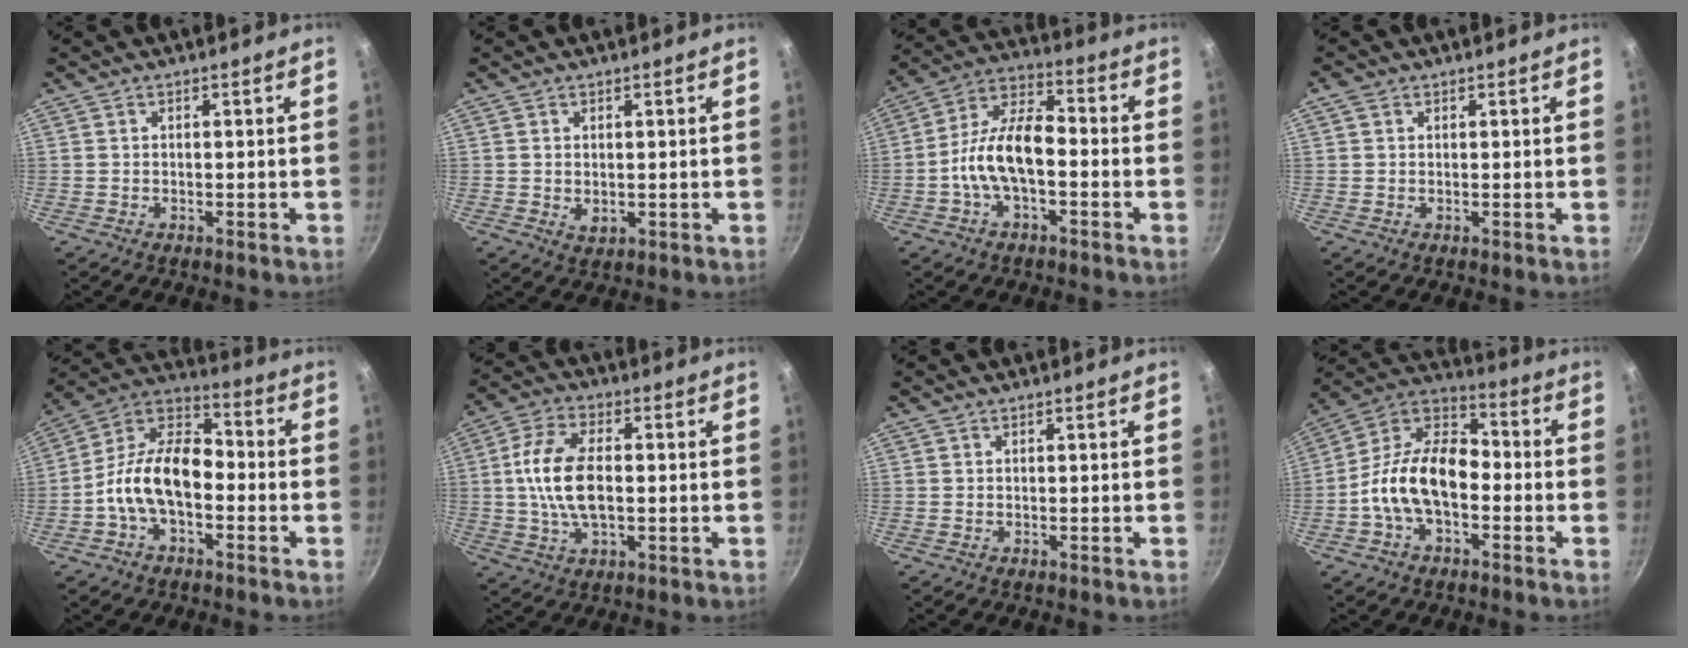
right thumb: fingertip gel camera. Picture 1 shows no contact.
{"total": 2.1, "force": [0.3, 1.4, 1.5], "torque": [-0.023, -0.007, 0.007]}
{"total": 12.0, "force": [-2.8, 6.0, 10.1], "torque": [-0.174, 0.046, -0.064]}
{"total": 1.3, "force": [0.6, 1.0, 0.6], "torque": [-0.012, 0.001, 0.008]}
{"total": 14.0, "force": [-3.5, 8.4, 10.7], "torque": [-0.170, 0.053, -0.086]}
{"total": 12.0, "force": [0.2, 6.3, 10.2], "torque": [-0.197, 0.016, -0.004]}
{"total": 0.0}
{"total": 15.2, "force": [-3.4, 9.3, 11.6], "torque": [-0.179, 0.052, -0.086]}